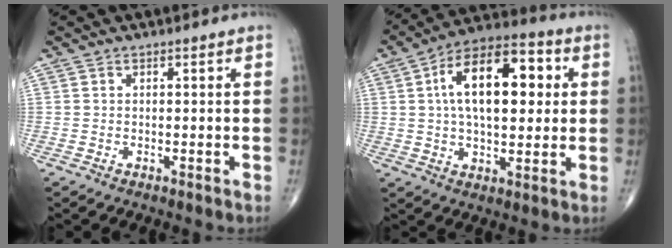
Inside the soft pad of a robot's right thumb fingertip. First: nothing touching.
{"total": 18.3, "force": [3.5, 9.4, 15.3], "torque": [-0.225, 0.020, 0.050]}